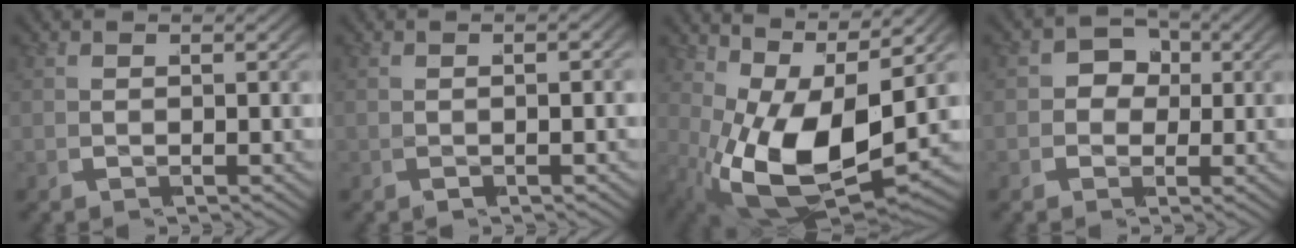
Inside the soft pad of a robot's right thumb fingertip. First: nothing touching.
{"total": 2.6, "force": [-0.2, 1.6, 2.1], "torque": [-0.035, -0.001, -0.007]}
{"total": 12.8, "force": [0.7, 7.9, 10.1], "torque": [-0.216, -0.052, 0.030]}
{"total": 2.5, "force": [-0.7, 2.4, 0.1], "torque": [-0.028, -0.019, -0.010]}